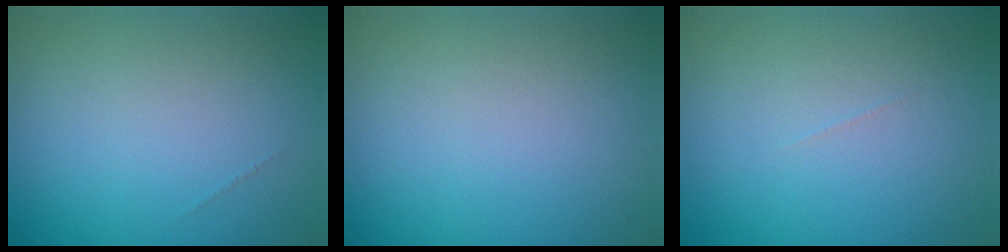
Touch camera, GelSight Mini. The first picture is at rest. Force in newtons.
{"total": 0.0}
{"total": 0.0}